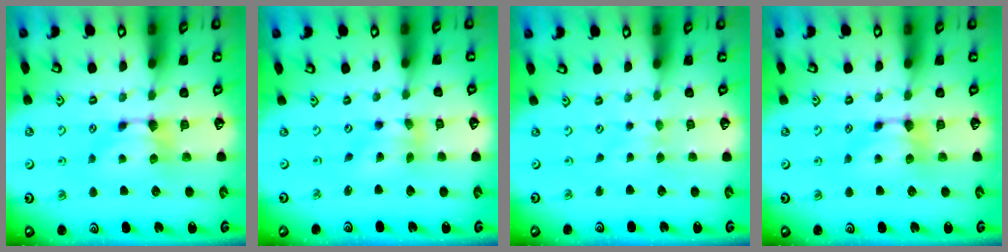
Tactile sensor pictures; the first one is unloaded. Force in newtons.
{"total": 2.0, "press": 1.6, "slide": 1.2}
{"total": 2.5, "press": 2.5, "slide": 0.3}
{"total": 0.0}